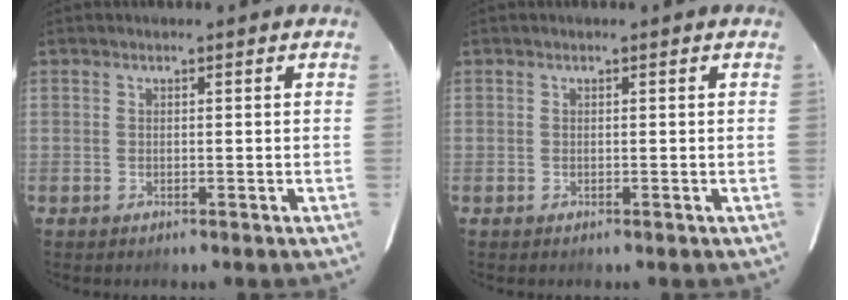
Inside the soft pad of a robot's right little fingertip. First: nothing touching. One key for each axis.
{"total": 0.0}